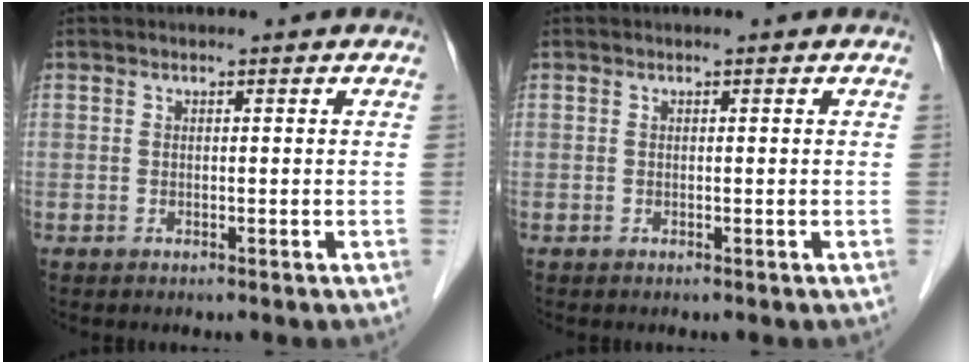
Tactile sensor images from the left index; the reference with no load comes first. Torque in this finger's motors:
{"motor_torque": [0.01, 0.00, -0.02, -0.01]}